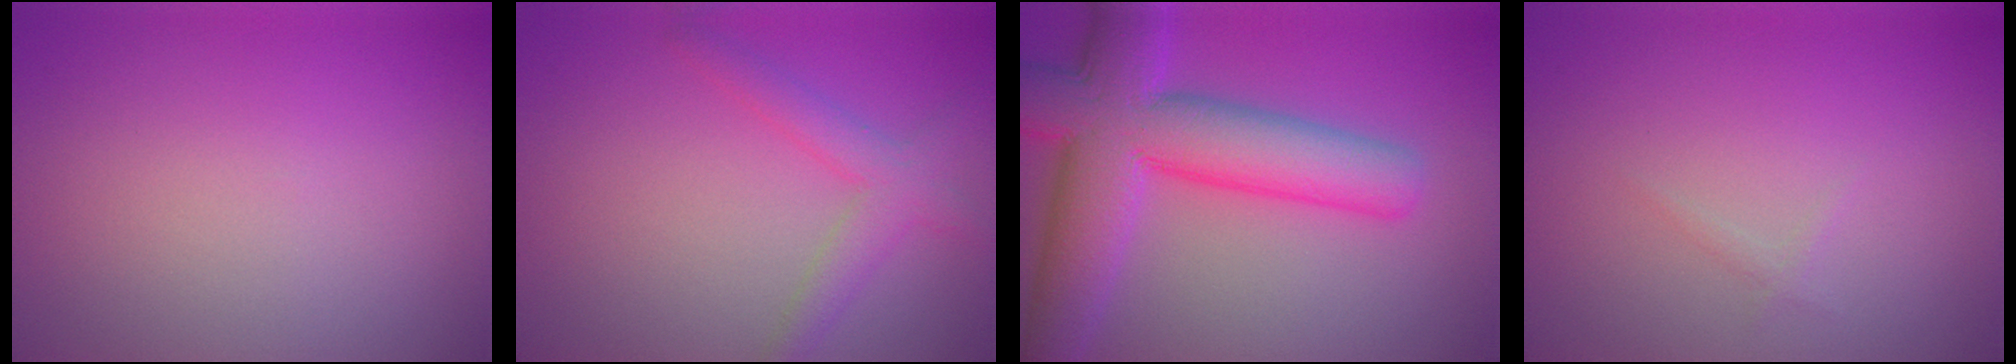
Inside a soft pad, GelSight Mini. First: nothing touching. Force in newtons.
{"total": 3.1, "press": 3.1, "slide": 0.1}
{"total": 10.9, "press": 10.9, "slide": 0.4}
{"total": 0.6, "press": 0.6, "slide": 0.1}